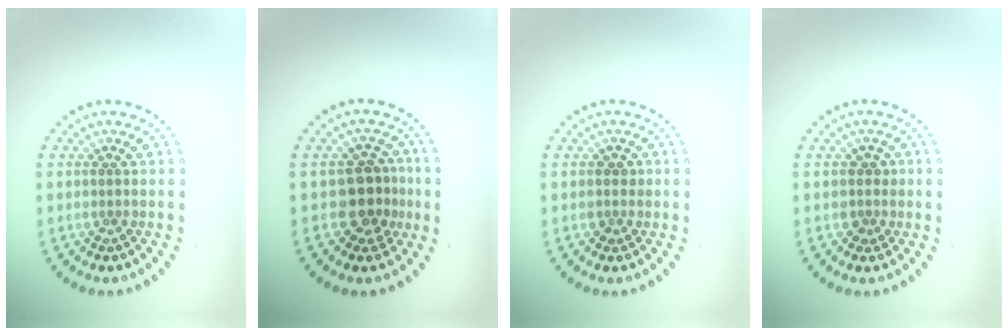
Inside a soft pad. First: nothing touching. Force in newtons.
{"total": 3.7, "press": 3.4, "slide": 1.6}
{"total": 1.1, "press": 0.9, "slide": 0.6}
{"total": 1.6, "press": 1.2, "slide": 1.0}